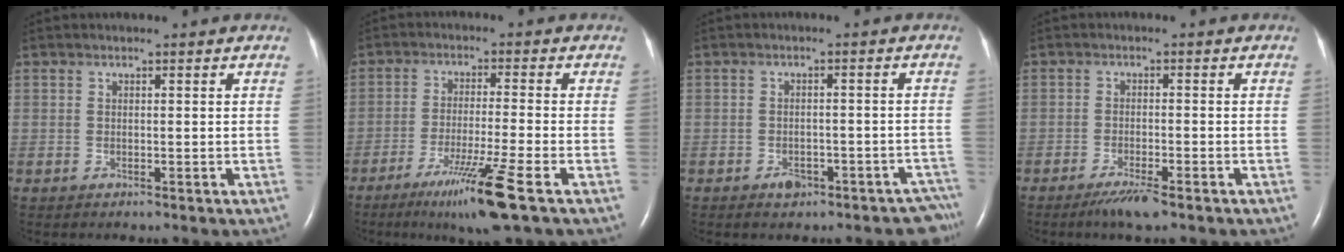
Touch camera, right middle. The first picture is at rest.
{"total": 9.5, "force": [-5.5, -1.4, 7.6], "torque": [-0.140, -0.032, -0.099]}
{"total": 5.7, "force": [-4.4, 3.0, 1.8], "torque": [0.003, 0.020, -0.061]}
{"total": 4.1, "force": [-2.9, 0.3, 2.8], "torque": [-0.056, -0.009, -0.051]}